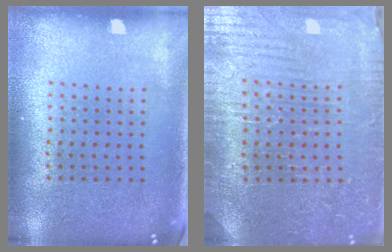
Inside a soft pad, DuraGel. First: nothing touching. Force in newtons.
{"total": 3.7, "press": 3.6, "slide": 0.9}